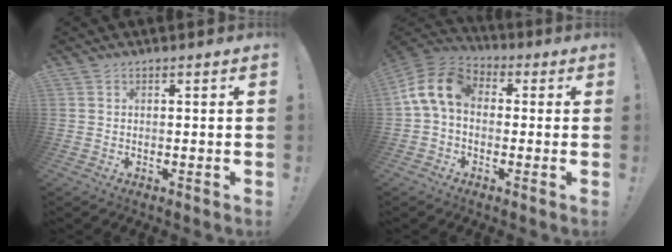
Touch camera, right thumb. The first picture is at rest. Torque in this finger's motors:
{"motor_torque": [0.92, 0.83, 1.52, -0.24, 0.07]}